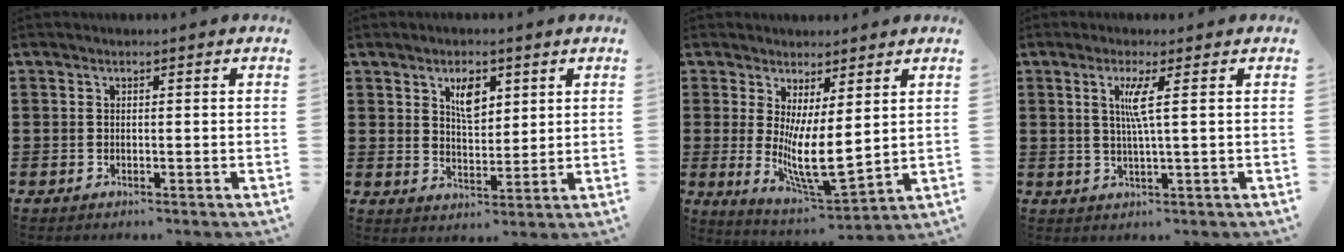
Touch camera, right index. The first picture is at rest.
{"total": 4.7, "force": [2.5, 2.3, 3.3], "torque": [-0.058, 0.003, 0.040]}
{"total": 9.0, "force": [0.7, 2.9, 8.5], "torque": [-0.157, -0.029, 0.016]}
{"total": 3.9, "force": [0.9, -0.6, 3.7], "torque": [-0.074, -0.006, 0.011]}